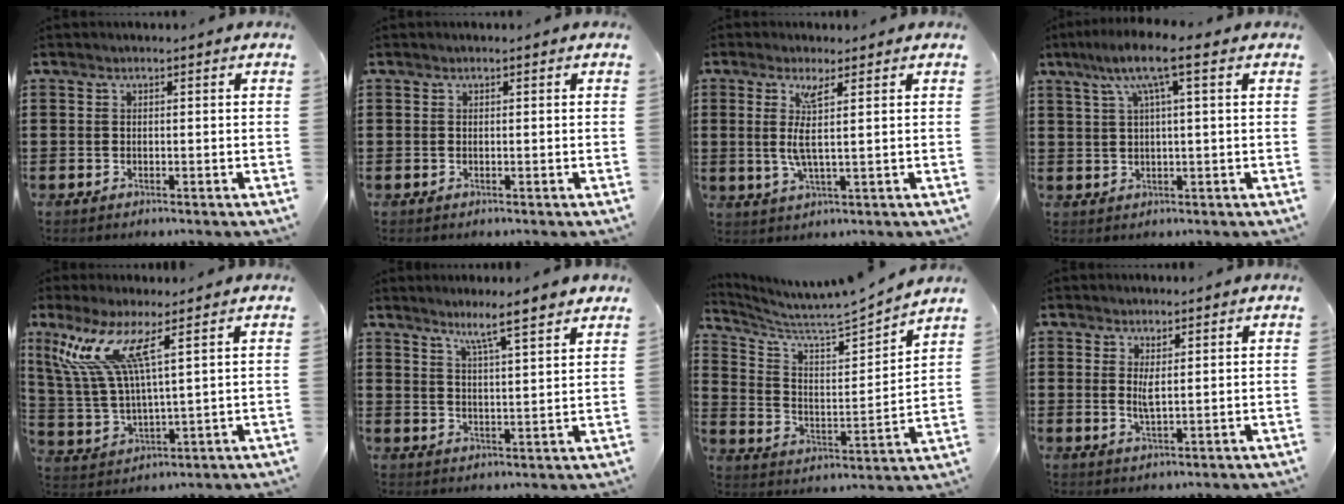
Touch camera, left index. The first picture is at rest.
{"total": 0.0}
{"total": 5.0, "force": [1.3, 0.3, 4.9], "torque": [-0.104, -0.010, 0.018]}
{"total": 7.4, "force": [3.1, 0.6, 6.7], "torque": [-0.136, 0.007, 0.049]}
{"total": 10.4, "force": [6.4, 1.7, 8.1], "torque": [-0.199, -0.024, 0.108]}
{"total": 5.7, "force": [4.8, -0.7, 3.0], "torque": [-0.065, -0.026, 0.079]}
{"total": 4.6, "force": [4.5, 0.0, 1.1], "torque": [-0.049, -0.053, 0.067]}
{"total": 2.6, "force": [1.2, 0.8, 2.2], "torque": [-0.039, -0.001, 0.018]}